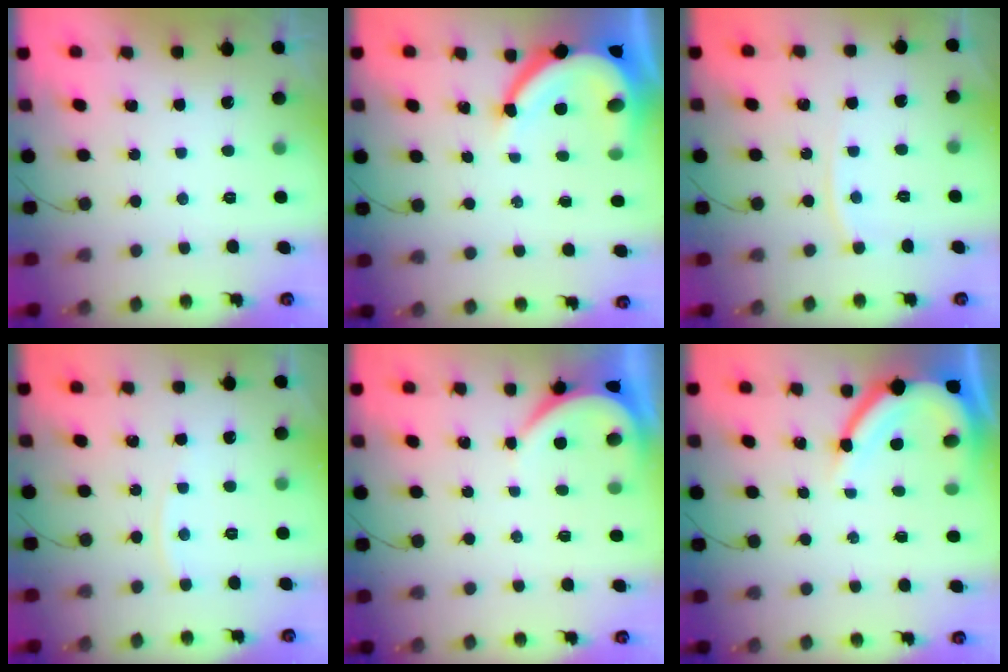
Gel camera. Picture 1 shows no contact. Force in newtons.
{"total": 11.7, "press": 11.6, "slide": 1.5}
{"total": 3.8, "press": 3.8, "slide": 0.1}
{"total": 2.8, "press": 2.7, "slide": 0.4}
{"total": 3.9, "press": 3.9, "slide": 0.6}
{"total": 10.1, "press": 10.0, "slide": 1.2}